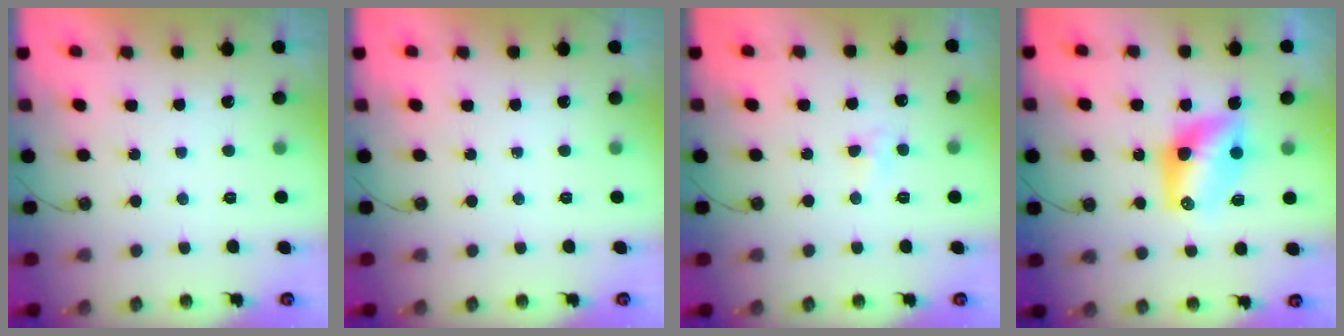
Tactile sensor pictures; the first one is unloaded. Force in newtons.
{"total": 0.0}
{"total": 4.8, "press": 4.7, "slide": 0.6}
{"total": 9.3, "press": 9.2, "slide": 0.6}